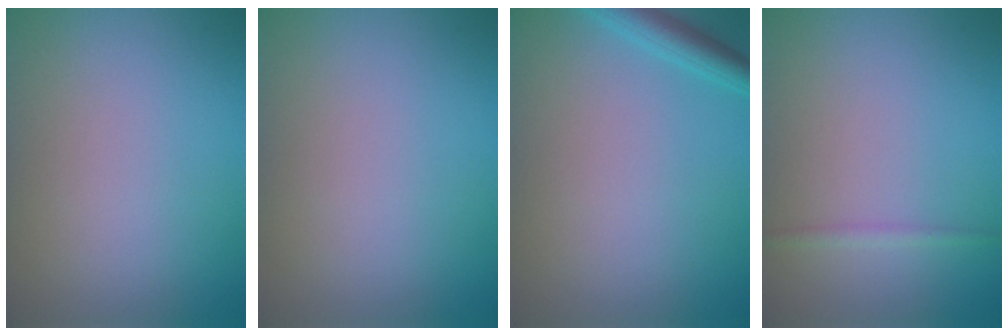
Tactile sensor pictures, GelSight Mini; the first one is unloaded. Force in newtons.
{"total": 0.0}
{"total": 2.5, "press": 2.5, "slide": 0.1}
{"total": 0.9, "press": 0.9, "slide": 0.1}